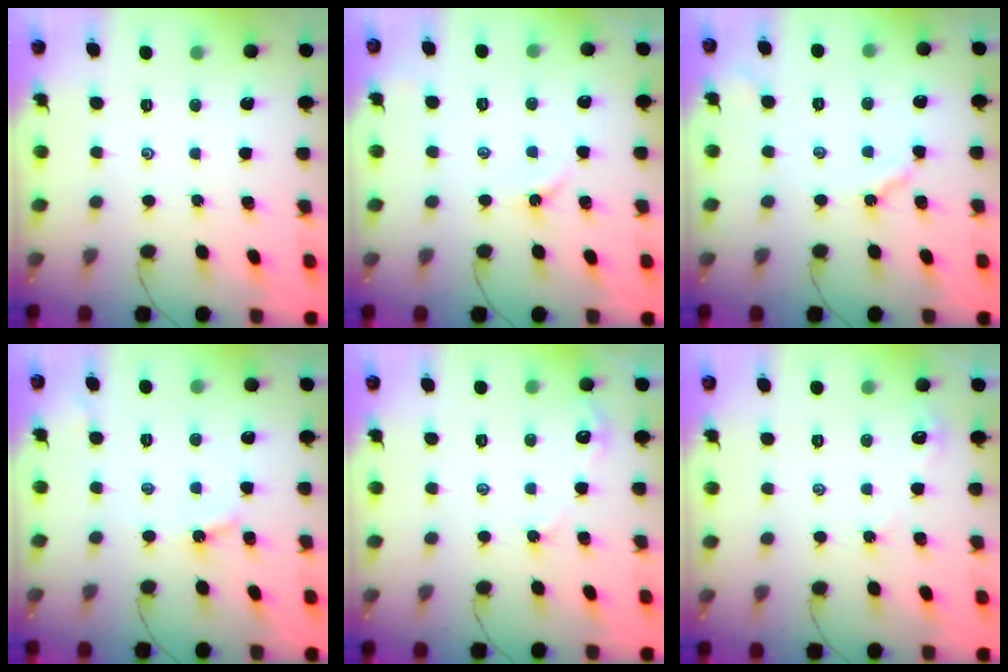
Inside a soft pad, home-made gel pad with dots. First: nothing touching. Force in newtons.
{"total": 2.7, "press": 2.6, "slide": 0.5}
{"total": 5.3, "press": 5.2, "slide": 0.7}
{"total": 3.4, "press": 3.4, "slide": 0.4}
{"total": 3.6, "press": 3.6, "slide": 0.3}
{"total": 2.6, "press": 2.5, "slide": 0.5}